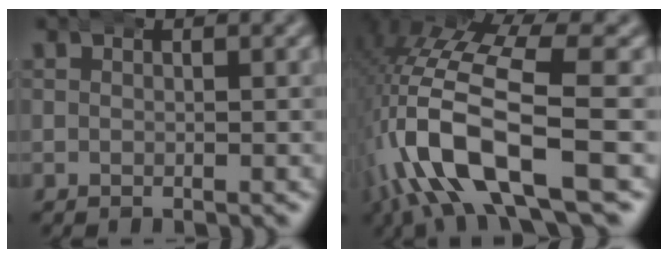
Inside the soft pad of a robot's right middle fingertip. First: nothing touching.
{"total": 10.4, "force": [-1.4, 5.1, 9.0], "torque": [-0.209, -0.014, -0.018]}